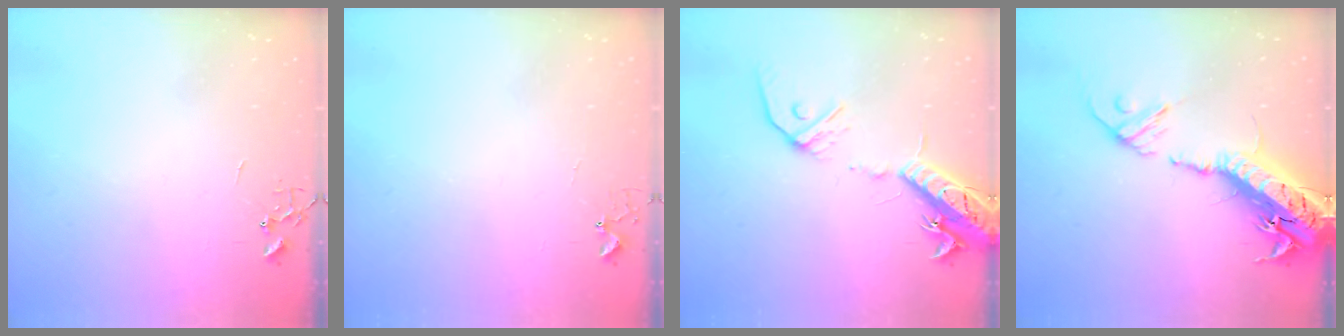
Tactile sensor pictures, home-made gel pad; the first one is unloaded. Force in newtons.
{"total": 3.8, "press": 3.8, "slide": 0.3}
{"total": 16.6, "press": 16.3, "slide": 3.5}
{"total": 23.7, "press": 23.1, "slide": 5.3}